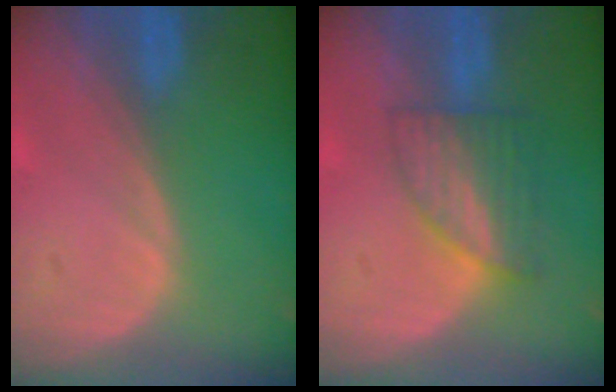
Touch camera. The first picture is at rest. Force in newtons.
{"total": 6.0, "press": 5.6, "slide": 2.2}